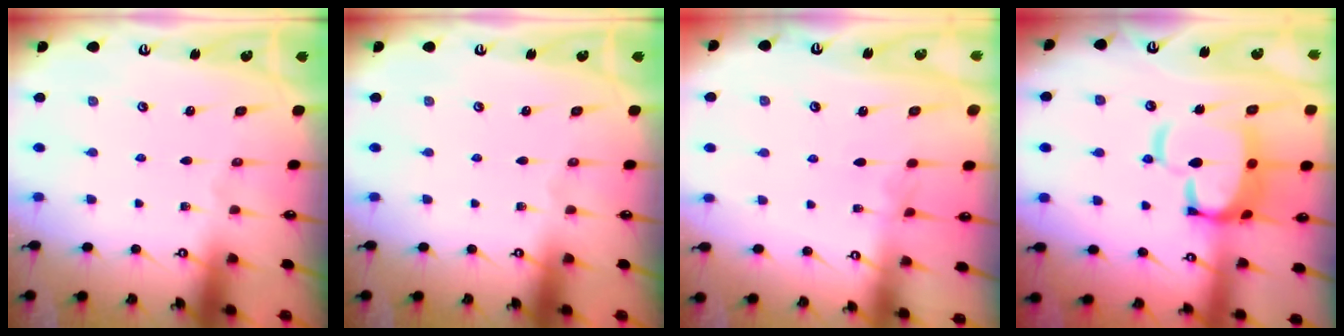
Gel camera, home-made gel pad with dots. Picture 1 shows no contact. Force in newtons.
{"total": 0.0}
{"total": 2.3, "press": 2.3, "slide": 0.4}
{"total": 11.6, "press": 11.5, "slide": 1.3}